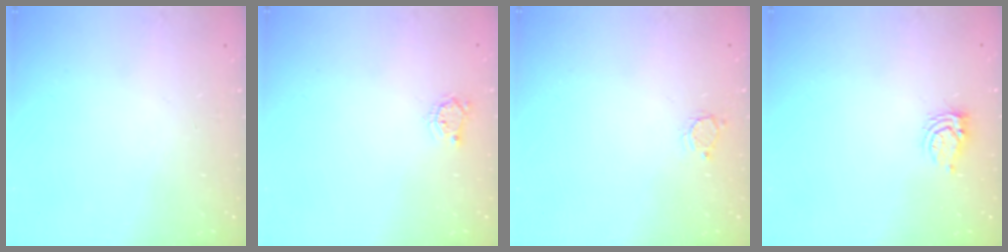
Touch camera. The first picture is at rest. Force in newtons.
{"total": 3.4, "press": 3.4, "slide": 0.4}
{"total": 2.6, "press": 2.6, "slide": 0.2}
{"total": 5.3, "press": 5.3, "slide": 0.7}